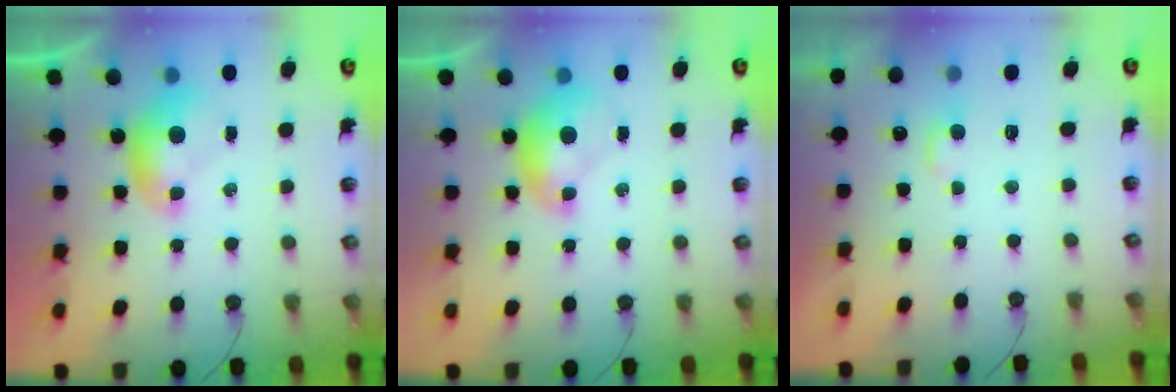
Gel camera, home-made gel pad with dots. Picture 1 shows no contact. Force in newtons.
{"total": 2.0, "press": 1.8, "slide": 0.8}
{"total": 1.3, "press": 1.2, "slide": 0.5}